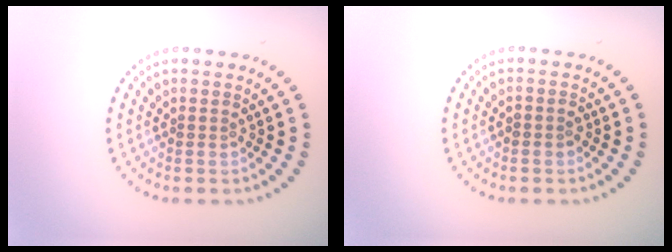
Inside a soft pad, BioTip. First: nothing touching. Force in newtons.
{"total": 1.1, "press": 1.0, "slide": 0.4}